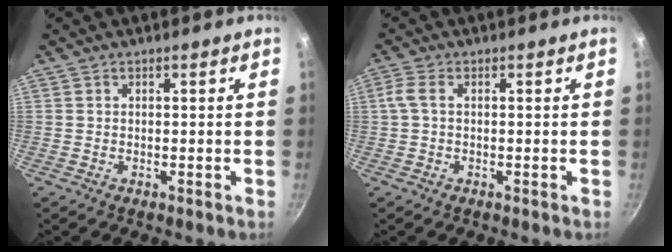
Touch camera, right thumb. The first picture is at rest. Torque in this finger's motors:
{"motor_torque": [0.46, 1.09, 0.74, -0.57, 0.04]}